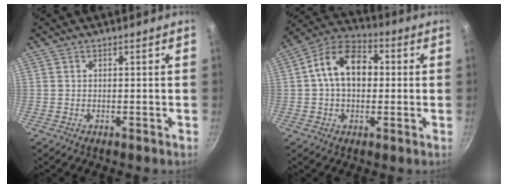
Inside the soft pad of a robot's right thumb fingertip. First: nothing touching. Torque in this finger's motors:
{"motor_torque": [0.43, 1.63, 0.69, -0.01, 0.07]}